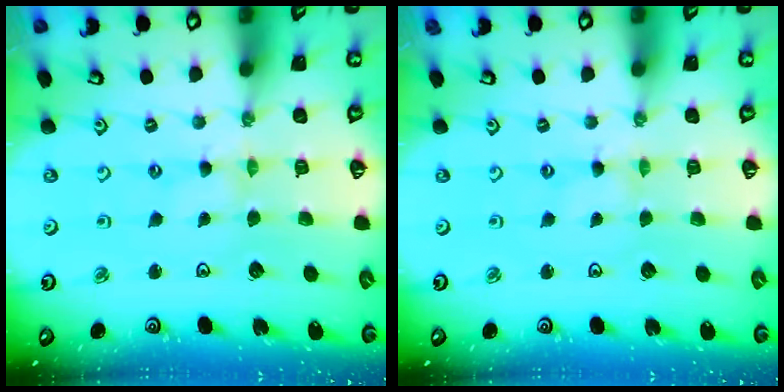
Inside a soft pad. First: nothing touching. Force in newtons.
{"total": 0.0}